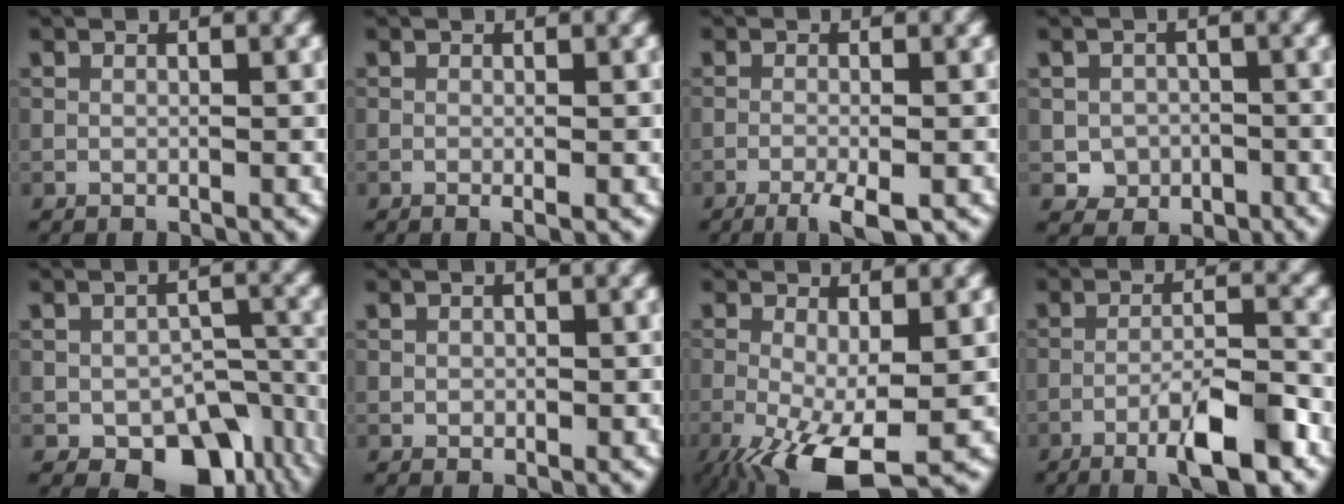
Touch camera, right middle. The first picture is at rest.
{"total": 0.7, "force": [-0.2, 0.1, 0.7], "torque": [-0.011, -0.005, -0.003]}
{"total": 3.0, "force": [-1.7, 0.5, 2.4], "torque": [-0.045, -0.002, -0.035]}
{"total": 2.5, "force": [-0.5, 2.4, 0.6], "torque": [-0.003, -0.004, -0.012]}
{"total": 8.2, "force": [-3.9, 5.2, 5.0], "torque": [-0.063, -0.023, -0.045]}
{"total": 0.7, "force": [0.0, 0.6, 0.3], "torque": [-0.002, -0.002, 0.000]}
{"total": 8.5, "force": [-3.5, 2.8, 7.3], "torque": [-0.147, -0.020, -0.058]}
{"total": 6.3, "force": [-3.6, 1.1, 5.1], "torque": [-0.084, 0.008, -0.061]}